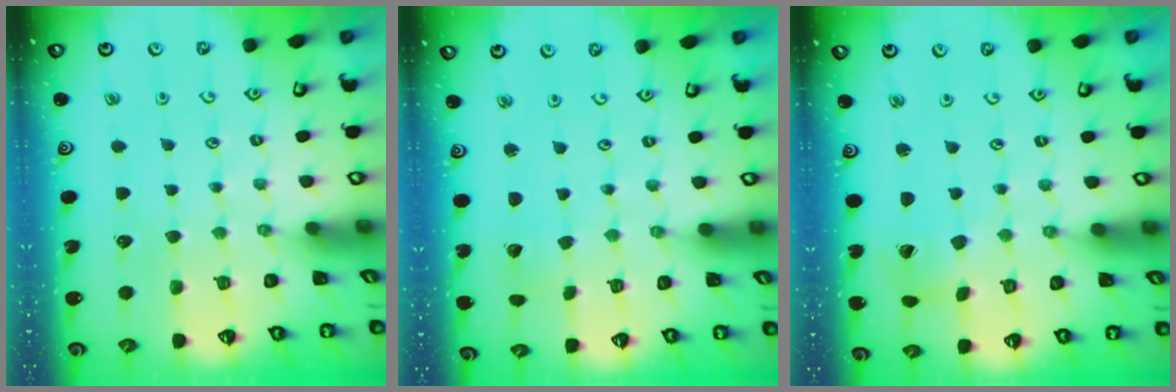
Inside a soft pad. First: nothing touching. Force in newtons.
{"total": 1.7, "press": 1.7, "slide": 0.1}
{"total": 2.0, "press": 2.0, "slide": 0.3}